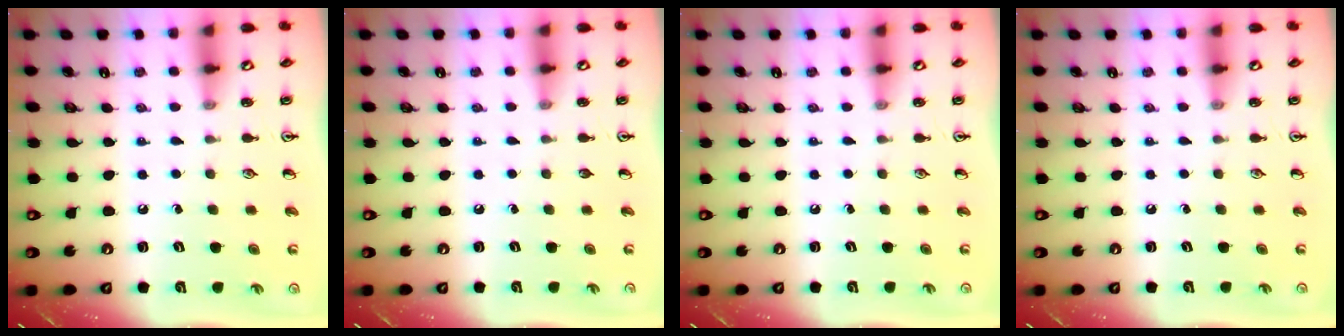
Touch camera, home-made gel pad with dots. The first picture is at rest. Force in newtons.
{"total": 0.0}
{"total": 0.0}
{"total": 0.0}